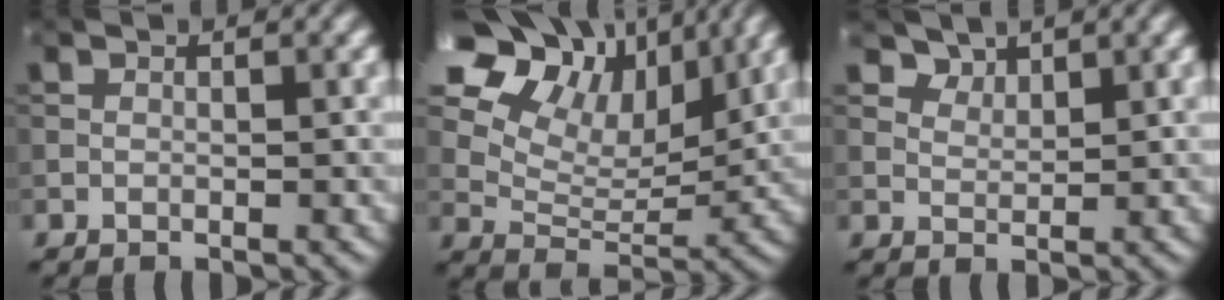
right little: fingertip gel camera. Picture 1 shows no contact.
{"total": 16.8, "force": [10.6, 9.7, 8.8], "torque": [-0.197, 0.058, 0.176]}
{"total": 2.3, "force": [2.0, 1.0, 0.5], "torque": [-0.015, -0.019, 0.048]}